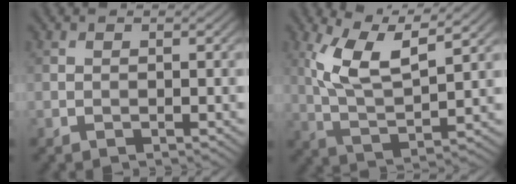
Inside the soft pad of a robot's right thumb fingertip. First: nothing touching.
{"total": 10.3, "force": [5.0, 3.3, 8.4], "torque": [-0.183, 0.006, 0.098]}